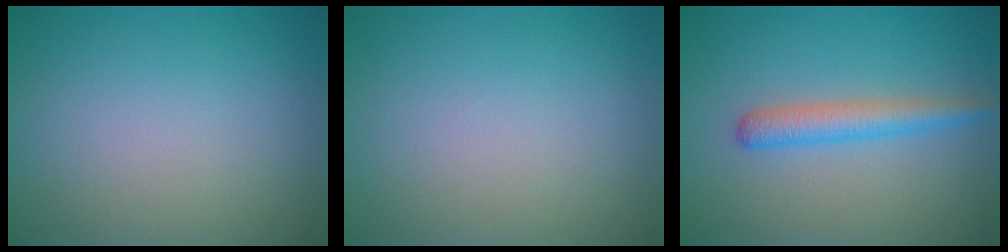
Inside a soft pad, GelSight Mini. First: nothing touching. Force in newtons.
{"total": 0.0}
{"total": 2.8, "press": 2.8, "slide": 0.1}